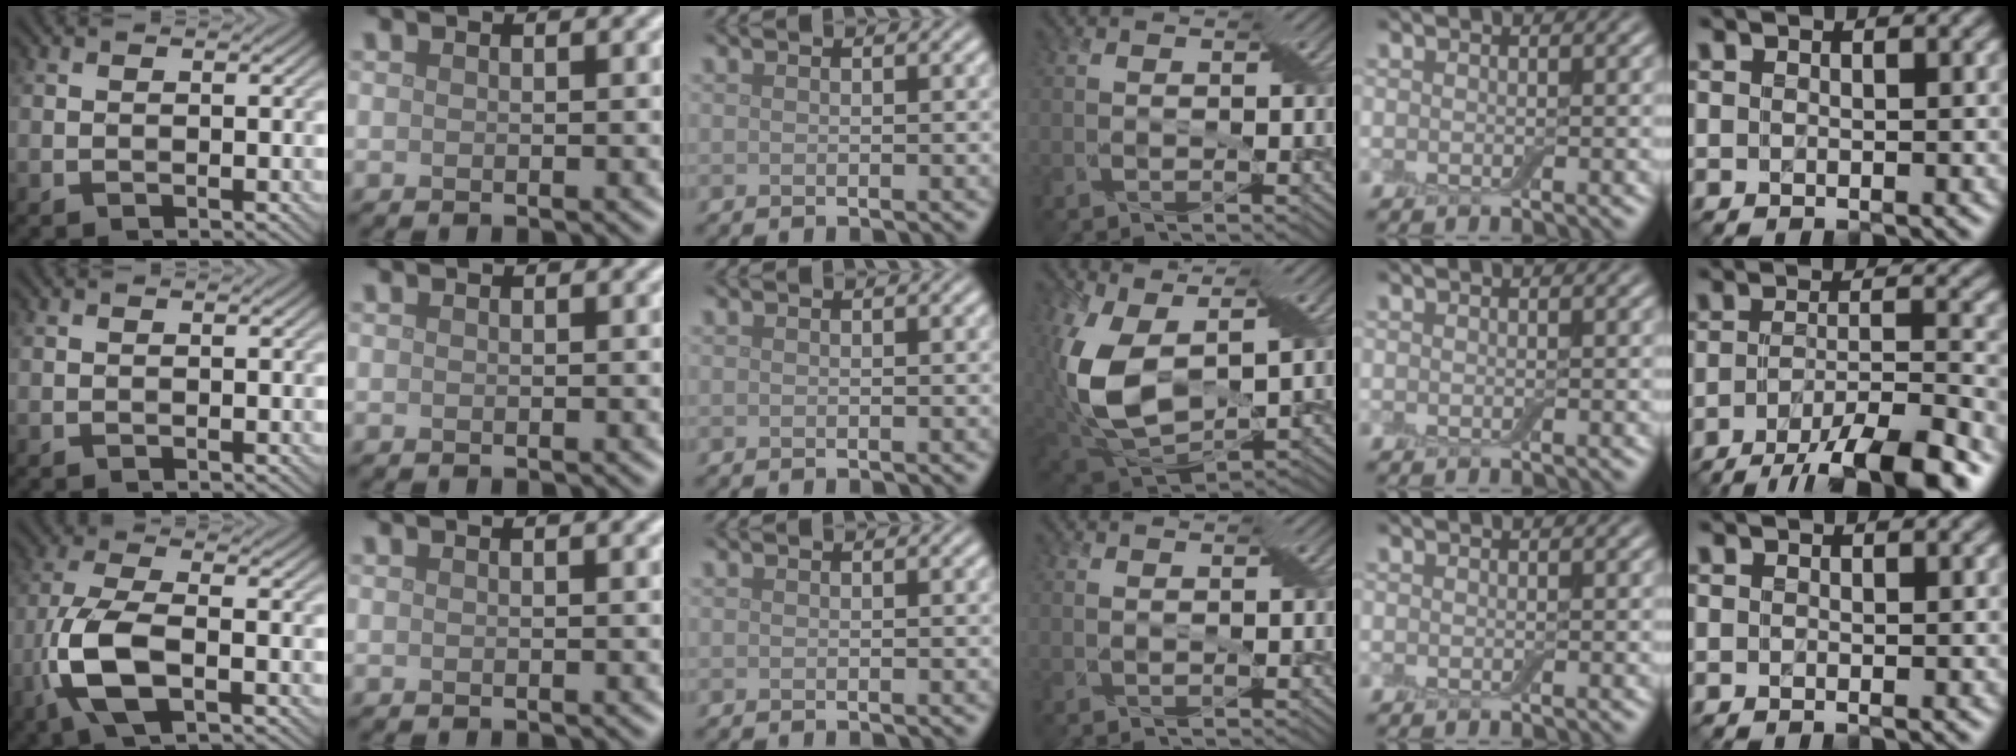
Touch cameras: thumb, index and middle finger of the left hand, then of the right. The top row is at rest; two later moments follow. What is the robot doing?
{"motion": "open", "object": "airpods case & airpods"}